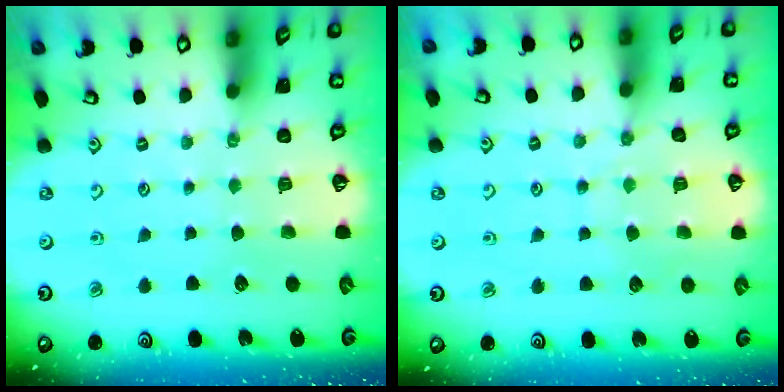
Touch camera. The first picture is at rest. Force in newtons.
{"total": 6.5, "press": 6.5, "slide": 0.8}